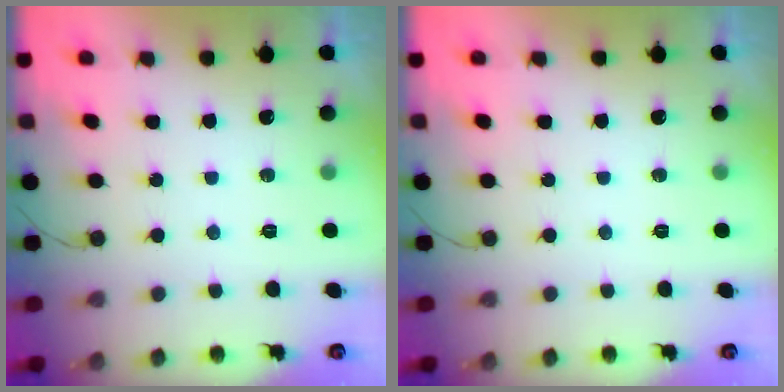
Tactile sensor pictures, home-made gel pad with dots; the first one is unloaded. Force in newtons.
{"total": 0.0}